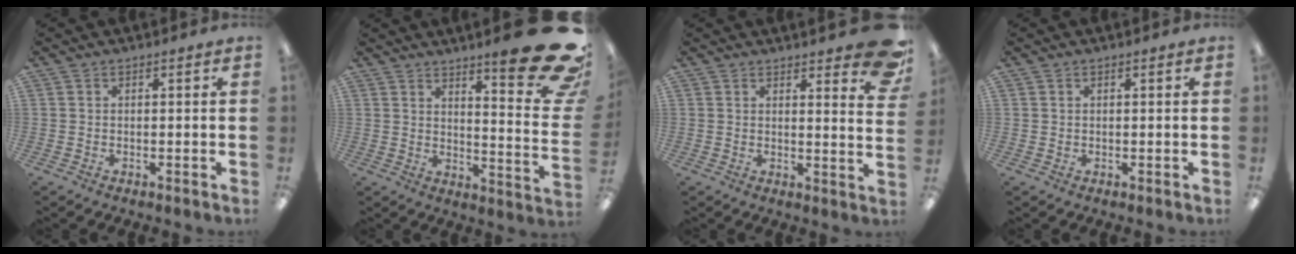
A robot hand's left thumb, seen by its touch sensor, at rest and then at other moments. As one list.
[{"total": 18.1, "force": [12.2, 3.1, 13.0], "torque": [-0.181, -0.098, 0.197]}, {"total": 8.5, "force": [5.8, 2.1, 5.8], "torque": [-0.068, -0.037, 0.097]}, {"total": 0.6, "force": [0.3, 0.4, 0.3], "torque": [-0.005, 0.005, 0.005]}]